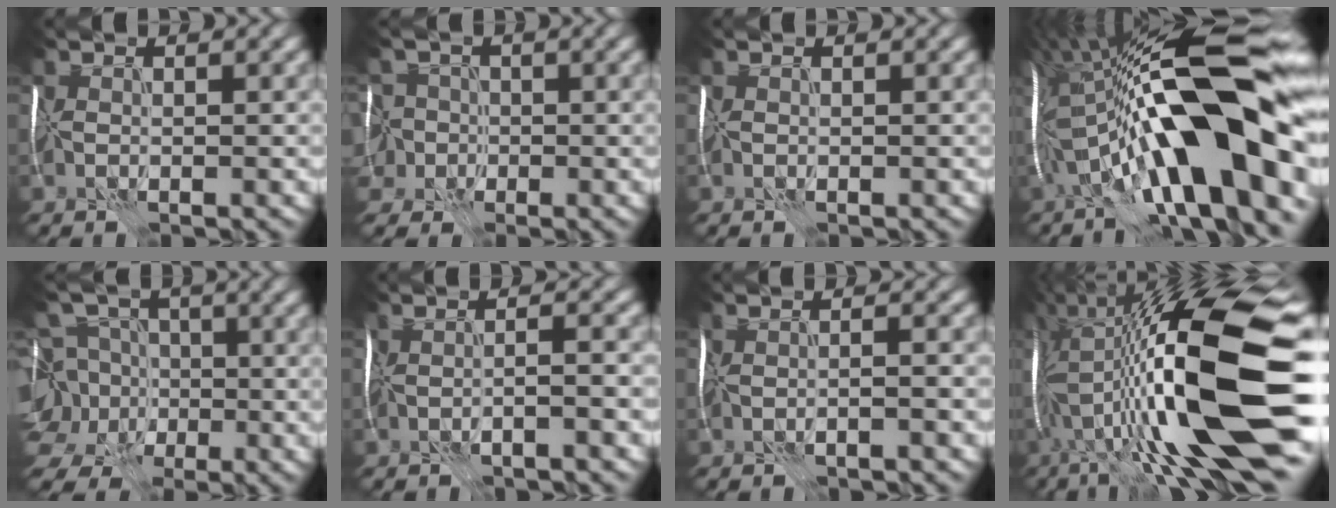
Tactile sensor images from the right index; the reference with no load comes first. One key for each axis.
{"total": 8.3, "fx": -2.6, "fy": 6.7, "fz": 4.1, "tx": -0.067, "ty": 0.001, "tz": -0.068}
{"total": 0.0}
{"total": 20.4, "fx": -2.8, "fy": 6.3, "fz": 19.1, "tx": -0.329, "ty": 0.024, "tz": -0.056}
{"total": 12.4, "fx": -1.2, "fy": 10.9, "fz": 5.8, "tx": -0.125, "ty": 0.017, "tz": -0.051}
{"total": 2.7, "fx": -1.5, "fy": 0.4, "fz": 2.2, "tx": -0.033, "ty": 0.004, "tz": -0.025}
{"total": 2.0, "fx": -1.3, "fy": 0.3, "fz": 1.5, "tx": -0.017, "ty": 0.005, "tz": -0.016}
{"total": 19.4, "fx": -0.2, "fy": 4.8, "fz": 18.8, "tx": -0.328, "ty": 0.027, "tz": -0.006}